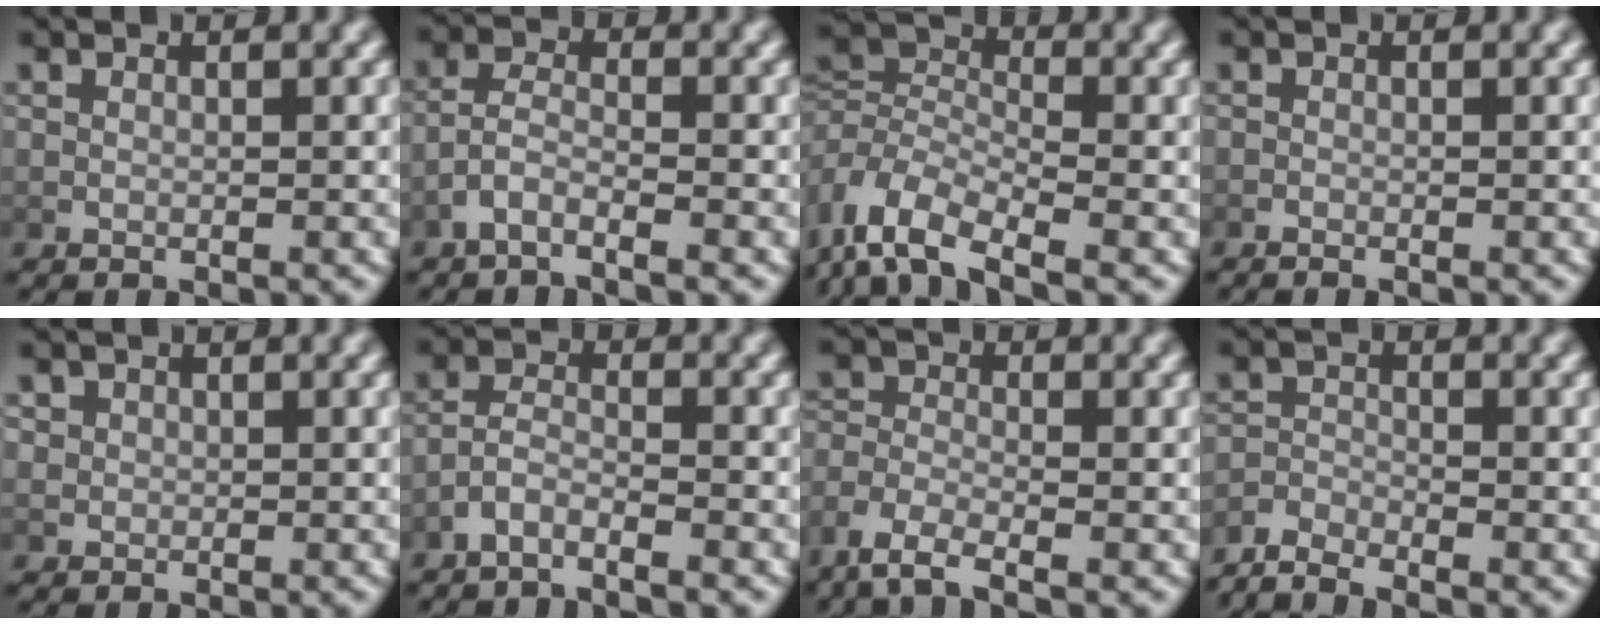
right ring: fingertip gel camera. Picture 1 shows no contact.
{"total": 2.9, "force": [-1.9, 1.2, 1.8], "torque": [-0.045, -0.010, -0.033]}
{"total": 6.1, "force": [-2.0, 4.4, 3.8], "torque": [-0.094, -0.028, -0.030]}
{"total": 0.7, "force": [-0.7, -0.1, 0.0], "torque": [-0.005, -0.004, -0.011]}
{"total": 2.8, "force": [0.5, 2.7, 0.7], "torque": [-0.028, -0.007, 0.010]}
{"total": 2.8, "force": [-2.3, 1.1, 1.2], "torque": [-0.030, -0.007, -0.043]}
{"total": 3.0, "force": [-1.9, 1.4, 1.8], "torque": [-0.053, -0.017, -0.029]}
{"total": 3.2, "force": [-2.8, 1.1, 0.9], "torque": [-0.021, -0.010, -0.051]}